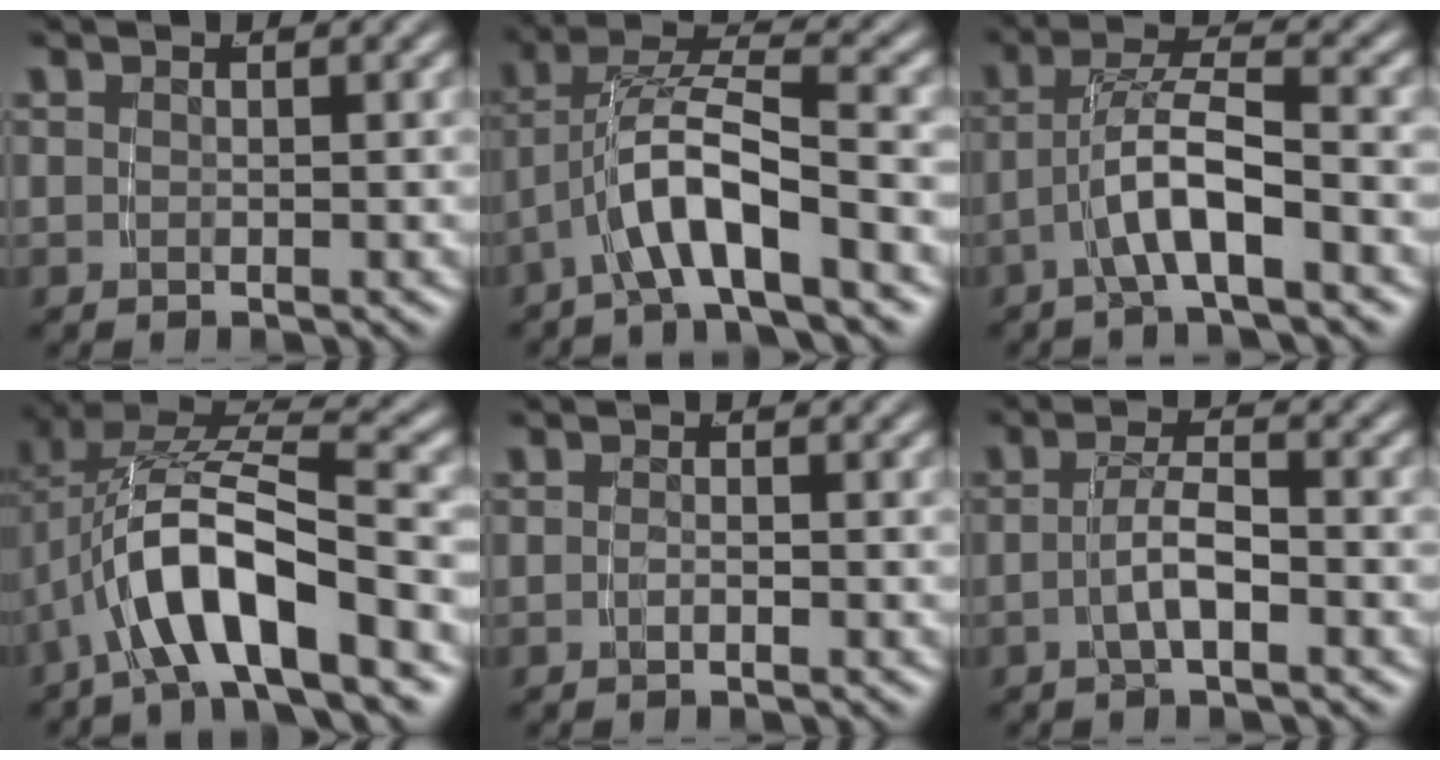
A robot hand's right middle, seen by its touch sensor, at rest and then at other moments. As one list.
[{"total": 5.1, "force": [-1.0, 2.3, 4.4], "torque": [-0.096, -0.003, -0.015]}, {"total": 4.5, "force": [-1.5, 1.4, 4.0], "torque": [-0.075, 0.002, -0.024]}, {"total": 7.7, "force": [-1.2, 3.8, 6.6], "torque": [-0.142, -0.016, -0.009]}, {"total": 0.9, "force": [-0.8, -0.4, 0.3], "torque": [-0.008, -0.002, -0.013]}, {"total": 2.8, "force": [-1.5, 0.3, 2.3], "torque": [-0.041, 0.001, -0.024]}]